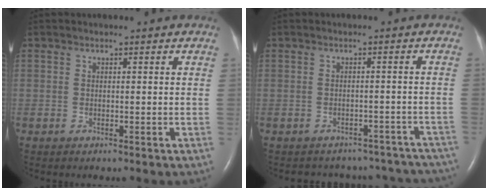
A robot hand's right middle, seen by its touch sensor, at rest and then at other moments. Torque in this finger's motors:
{"motor_torque": [0.70, -0.80, 0.04, 0.00]}